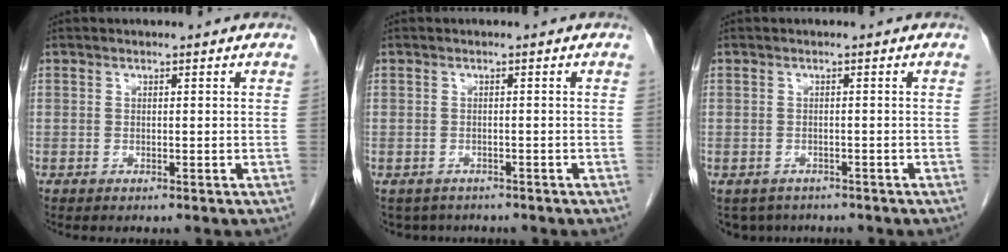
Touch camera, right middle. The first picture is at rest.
{"total": 4.0, "force": [-3.3, 2.2, 0.4], "torque": [0.001, 0.001, -0.045]}
{"total": 4.0, "force": [-3.2, 2.3, 0.5], "torque": [0.000, 0.001, -0.045]}